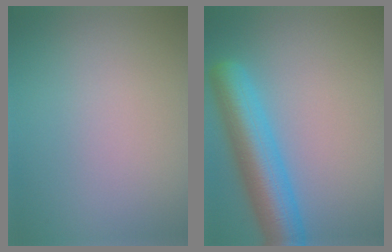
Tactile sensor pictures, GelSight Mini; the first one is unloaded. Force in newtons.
{"total": 7.3, "press": 7.3, "slide": 0.2}